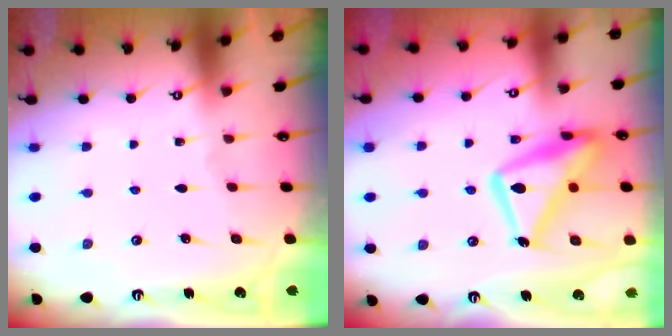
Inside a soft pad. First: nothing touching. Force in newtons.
{"total": 17.9, "press": 17.9, "slide": 1.5}